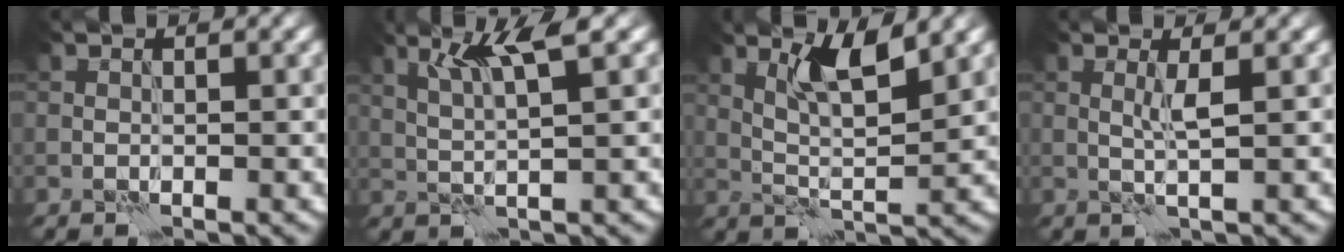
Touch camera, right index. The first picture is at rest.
{"total": 4.3, "force": [2.0, 0.3, 3.8], "torque": [-0.073, 0.001, 0.042]}
{"total": 4.5, "force": [2.3, 0.8, 3.8], "torque": [-0.078, -0.005, 0.043]}
{"total": 1.6, "force": [0.4, -0.1, 1.5], "torque": [-0.035, 0.000, 0.005]}